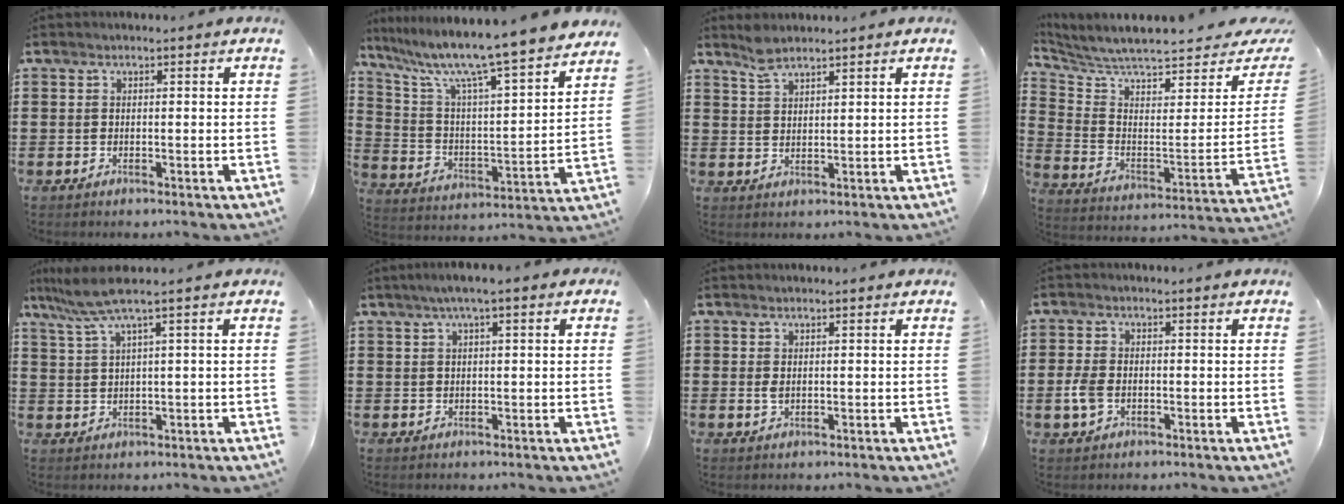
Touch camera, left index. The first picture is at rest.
{"total": 9.9, "force": [8.5, -0.5, 5.1], "torque": [-0.134, -0.069, 0.134]}
{"total": 3.0, "force": [2.6, 0.8, 1.4], "torque": [-0.033, 0.001, 0.049]}
{"total": 6.1, "force": [5.4, 0.4, 2.8], "torque": [-0.084, -0.058, 0.089]}
{"total": 4.7, "force": [2.4, -0.2, 4.1], "torque": [-0.093, -0.007, 0.038]}
{"total": 2.4, "force": [0.8, 0.2, 2.3], "torque": [-0.043, 0.002, 0.013]}
{"total": 1.2, "force": [0.2, 0.6, 1.0], "torque": [-0.029, 0.002, -0.001]}
{"total": 3.5, "force": [-0.8, 2.2, 2.6], "torque": [-0.078, -0.007, -0.023]}